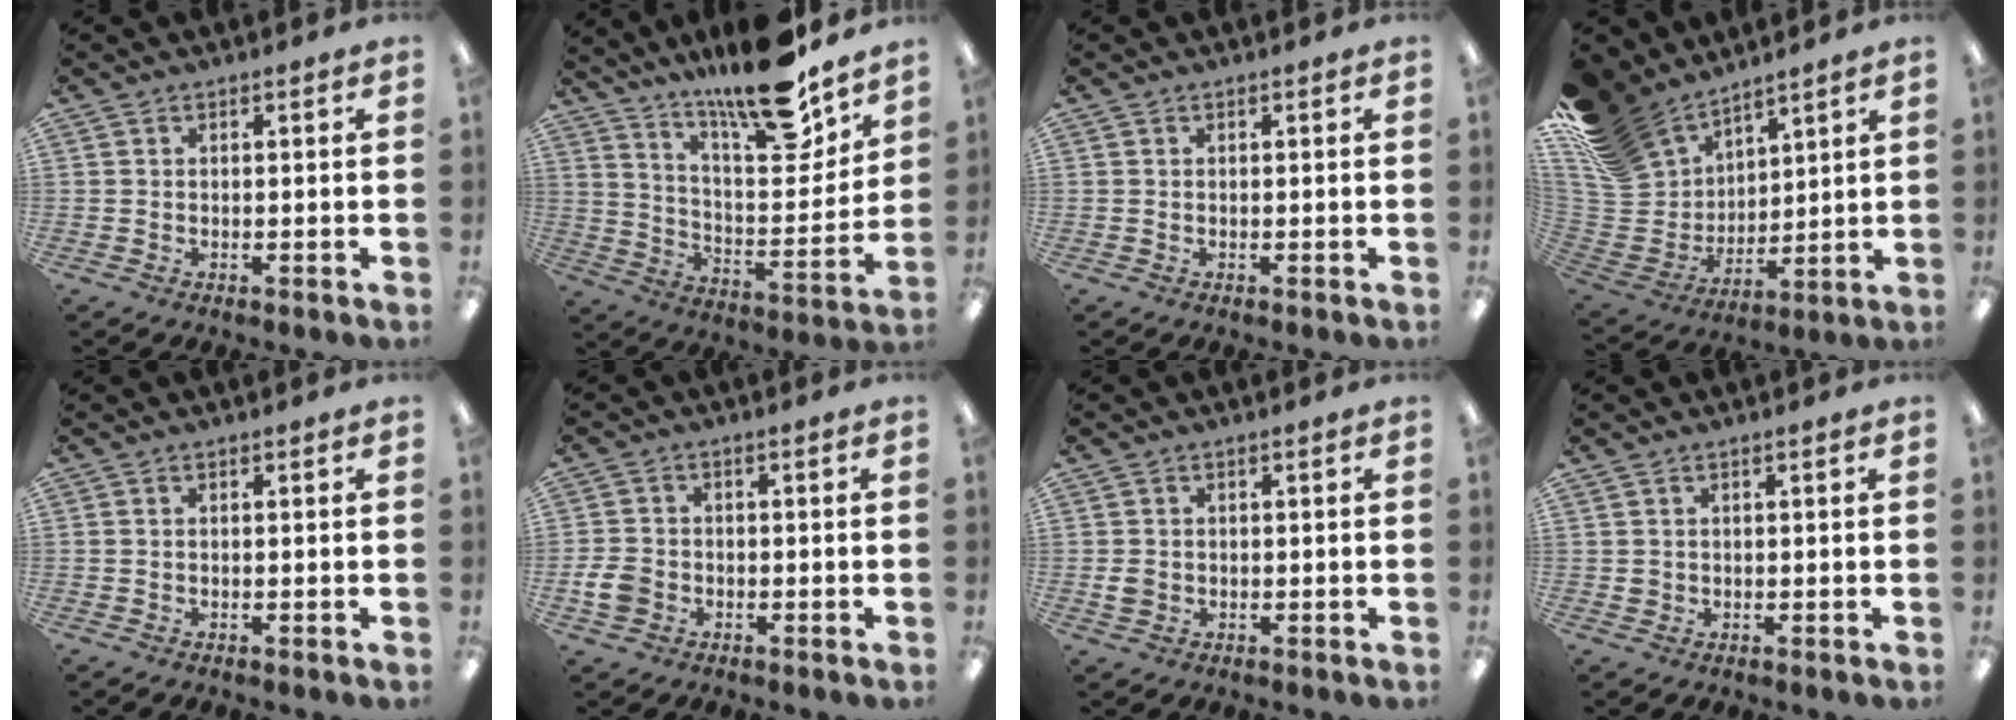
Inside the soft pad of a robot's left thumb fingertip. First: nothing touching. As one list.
[{"total": 19.5, "force": [16.1, 4.0, 10.3], "torque": [-0.171, -0.114, 0.267]}, {"total": 0.0}, {"total": 17.1, "force": [12.9, 9.8, 5.2], "torque": [-0.160, -0.079, 0.250]}, {"total": 0.0}, {"total": 4.9, "force": [-1.4, 4.0, 2.4], "torque": [-0.050, 0.008, -0.026]}, {"total": 2.5, "force": [0.0, 2.2, 1.3], "torque": [-0.032, 0.003, -0.002]}, {"total": 1.6, "force": [0.6, 1.4, 0.6], "torque": [-0.014, 0.002, 0.010]}]